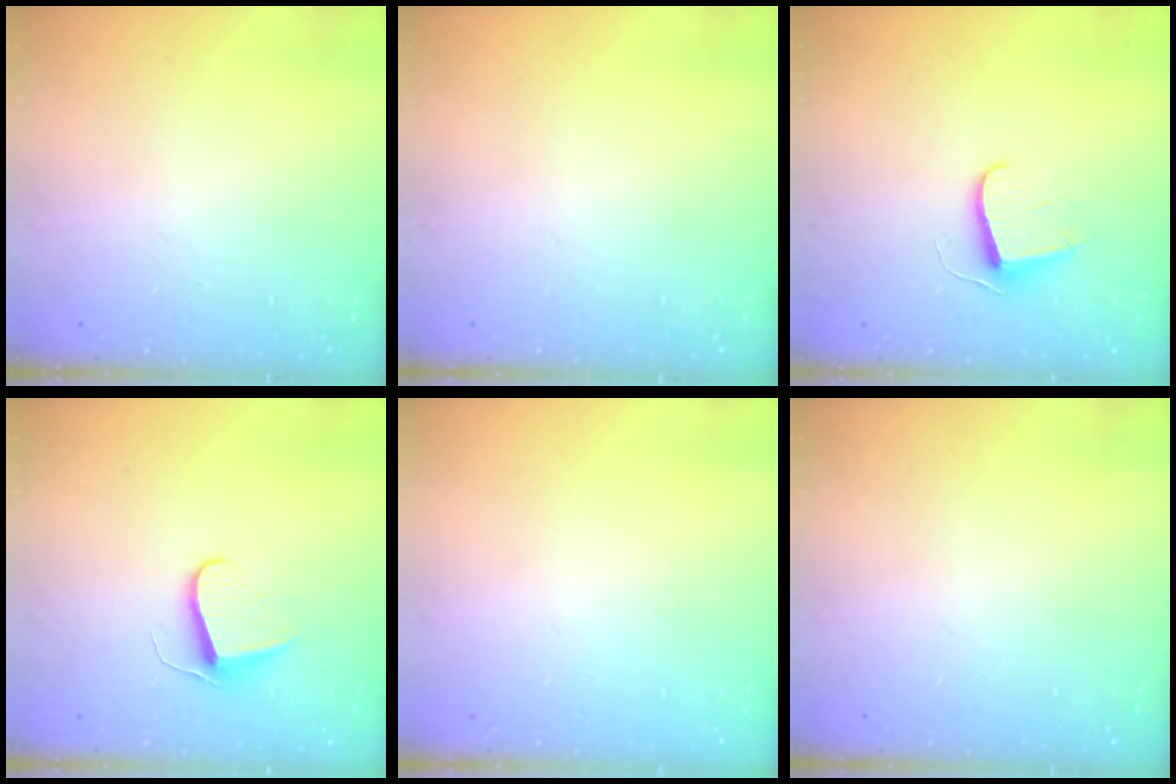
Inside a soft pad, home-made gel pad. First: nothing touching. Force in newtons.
{"total": 0.0}
{"total": 7.1, "press": 7.1, "slide": 0.5}
{"total": 7.0, "press": 7.0, "slide": 0.6}
{"total": 0.0}
{"total": 0.0}